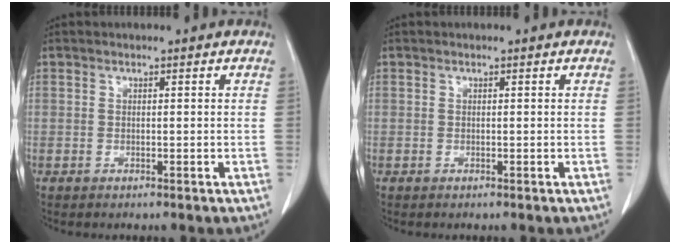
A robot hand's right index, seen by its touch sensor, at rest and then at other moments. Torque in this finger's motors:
{"motor_torque": [0.00, 0.00, 0.00, 0.00]}